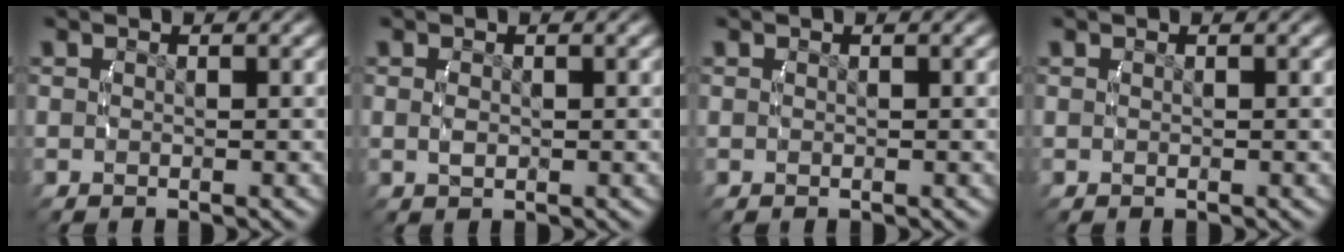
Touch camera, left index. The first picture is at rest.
{"total": 0.7, "force": [0.1, 0.2, 0.6], "torque": [-0.012, -0.005, 0.007]}
{"total": 0.0}
{"total": 0.0}